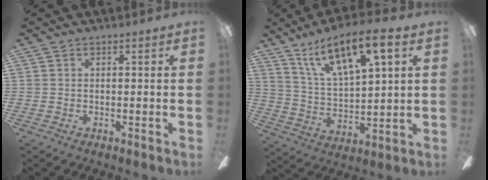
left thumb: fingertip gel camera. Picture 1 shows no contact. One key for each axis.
{"total": 15.0, "fx": 10.1, "fy": 4.4, "fz": 10.1, "tx": -0.192, "ty": -0.046, "tz": 0.173}